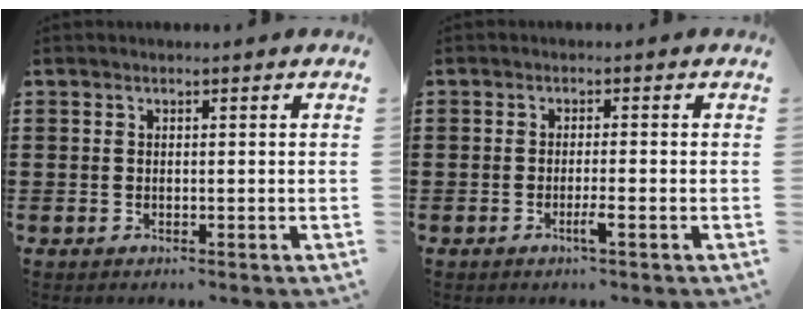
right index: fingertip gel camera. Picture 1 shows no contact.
{"total": 2.3, "force": [-1.2, -0.2, 2.0], "torque": [-0.032, -0.005, -0.022]}